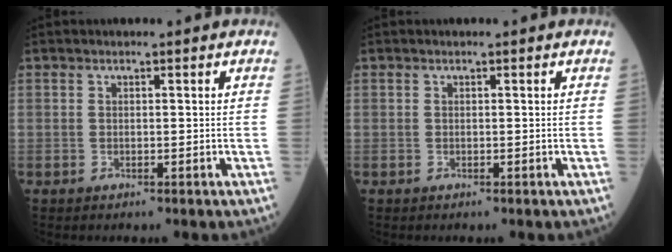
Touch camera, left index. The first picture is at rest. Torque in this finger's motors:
{"motor_torque": [0.00, 0.00, 0.00, 0.00]}